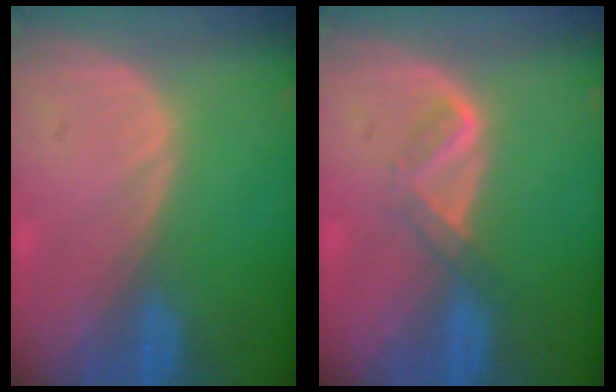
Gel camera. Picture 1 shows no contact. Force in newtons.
{"total": 2.8, "press": 2.7, "slide": 0.7}